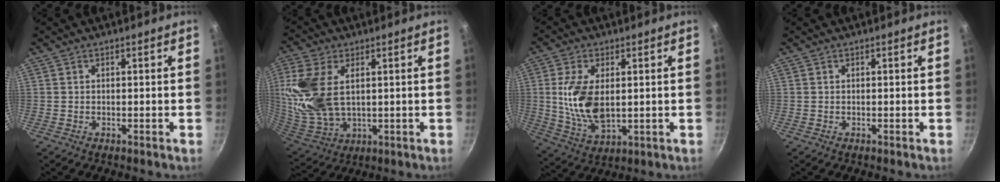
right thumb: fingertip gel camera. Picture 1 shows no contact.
{"total": 16.9, "force": [2.9, 10.0, 13.4], "torque": [-0.305, -0.010, 0.068]}
{"total": 11.7, "force": [1.0, 6.3, 9.8], "torque": [-0.192, -0.014, 0.032]}
{"total": 0.0}